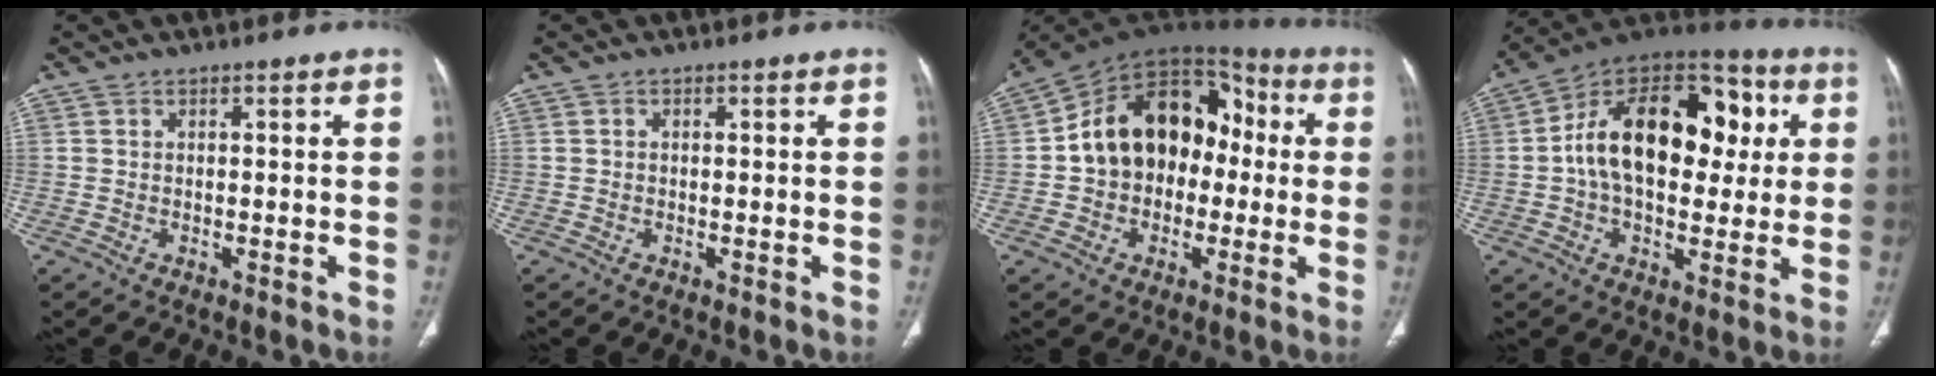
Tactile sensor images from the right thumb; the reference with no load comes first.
{"total": 0.0}
{"total": 18.7, "force": [0.0, 13.7, 12.7], "torque": [-0.159, 0.054, -0.009]}
{"total": 23.3, "force": [3.0, 14.6, 17.9], "torque": [-0.258, 0.028, 0.036]}